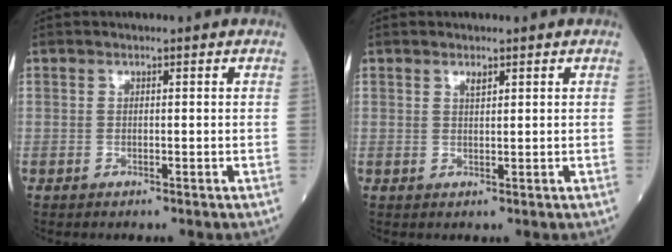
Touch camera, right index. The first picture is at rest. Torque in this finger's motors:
{"motor_torque": [-0.01, 0.00, -0.01, 0.00]}